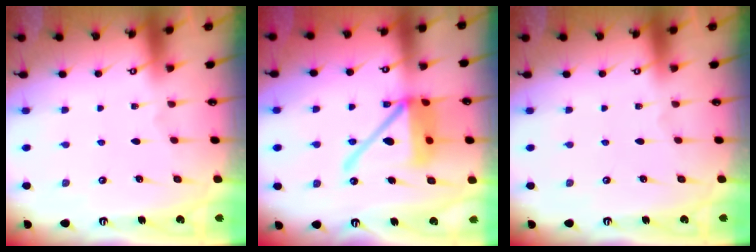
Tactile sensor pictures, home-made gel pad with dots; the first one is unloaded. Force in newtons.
{"total": 15.6, "press": 15.5, "slide": 1.8}
{"total": 0.0}